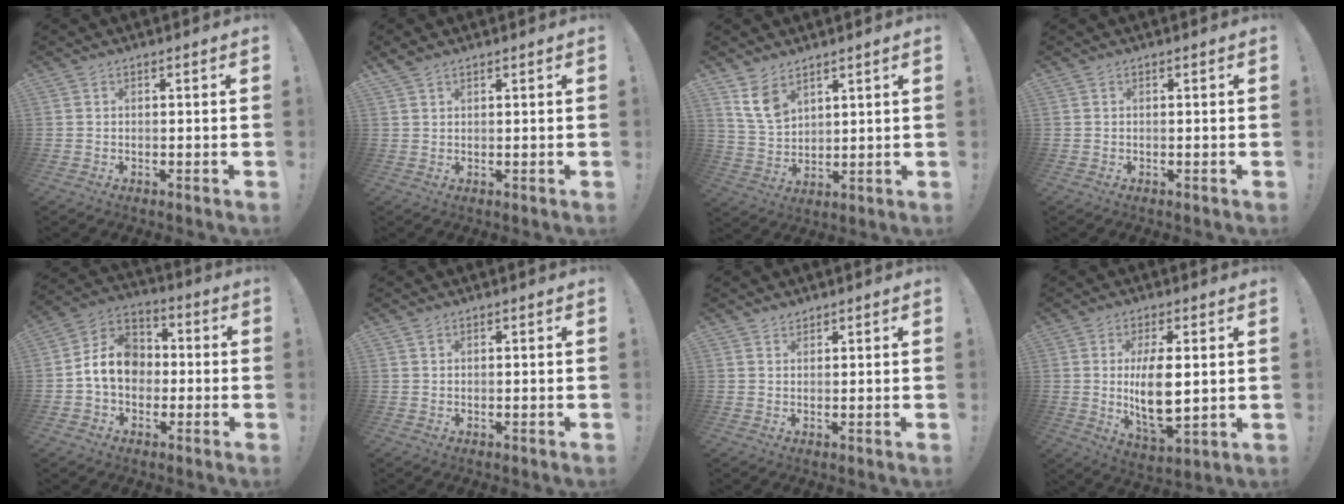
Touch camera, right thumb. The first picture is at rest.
{"total": 2.0, "force": [1.7, 0.7, 0.7], "torque": [-0.007, -0.010, 0.031]}
{"total": 9.2, "force": [6.0, 5.6, 4.2], "torque": [-0.080, -0.026, 0.121]}
{"total": 0.0}
{"total": 12.6, "force": [-0.7, 10.0, 7.6], "torque": [-0.122, 0.021, -0.003]}
{"total": 0.8, "force": [0.6, 0.4, 0.3], "torque": [-0.001, -0.002, 0.010]}
{"total": 1.6, "force": [1.4, 0.7, 0.3], "torque": [0.005, -0.009, 0.025]}
{"total": 12.4, "force": [1.5, 5.6, 11.0], "torque": [-0.198, -0.023, 0.021]}